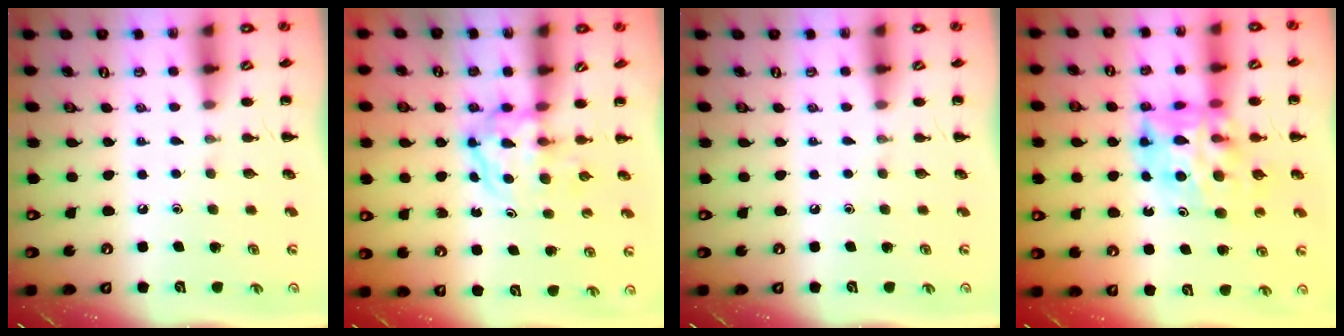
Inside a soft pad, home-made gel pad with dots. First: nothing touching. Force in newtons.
{"total": 3.8, "press": 3.8, "slide": 0.4}
{"total": 0.0}
{"total": 11.9, "press": 11.3, "slide": 3.5}